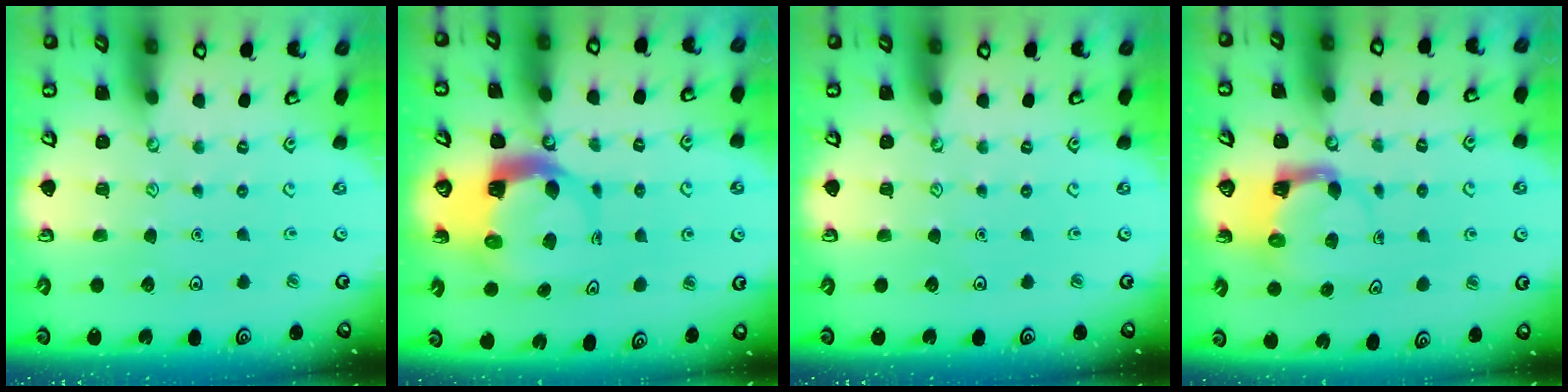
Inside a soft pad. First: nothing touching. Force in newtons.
{"total": 6.1, "press": 6.0, "slide": 1.0}
{"total": 0.0}
{"total": 3.9, "press": 3.8, "slide": 0.7}